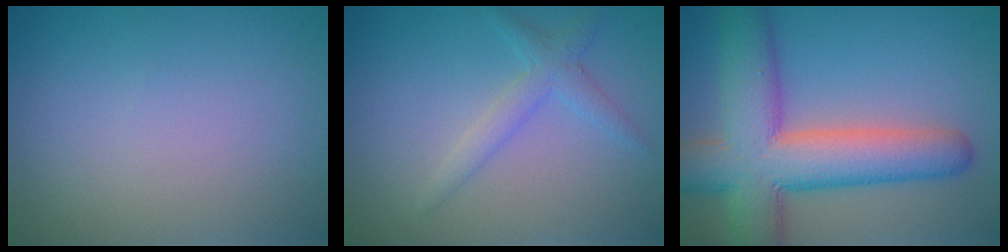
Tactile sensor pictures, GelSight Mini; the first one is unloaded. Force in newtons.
{"total": 2.1, "press": 2.1, "slide": 0.1}
{"total": 10.5, "press": 10.5, "slide": 0.3}